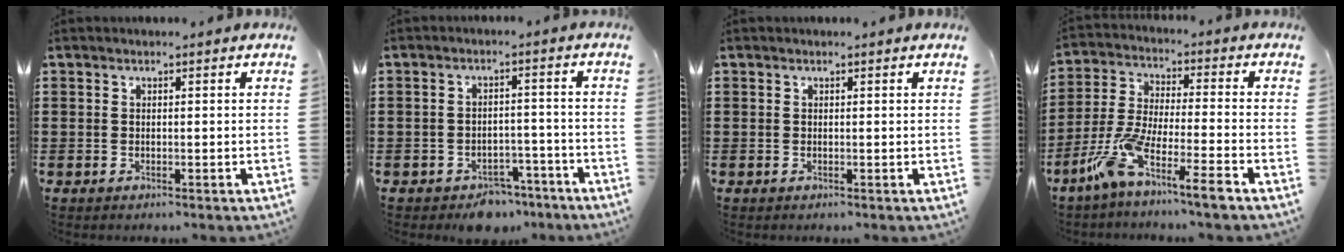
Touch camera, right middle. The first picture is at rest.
{"total": 3.8, "force": [-3.5, 1.2, 0.6], "torque": [-0.015, 0.008, -0.071]}
{"total": 0.0}
{"total": 8.8, "force": [-6.7, 0.1, 5.7], "torque": [-0.134, -0.009, -0.136]}